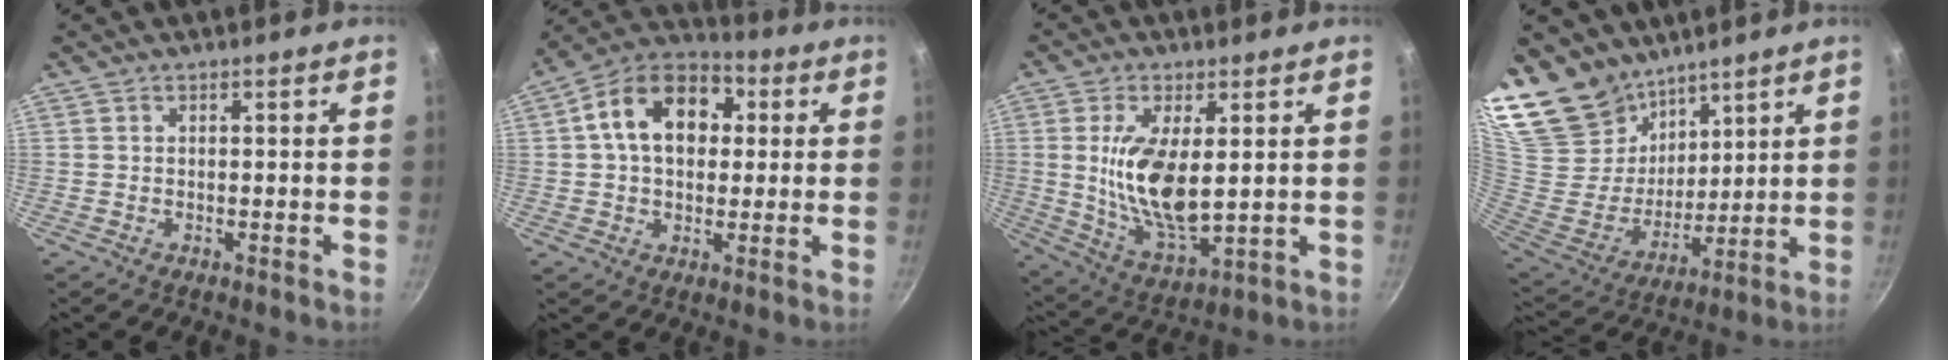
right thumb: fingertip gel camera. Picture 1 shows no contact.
{"total": 15.5, "force": [3.0, 11.0, 10.6], "torque": [-0.138, 0.026, 0.027]}
{"total": 14.0, "force": [1.9, 6.2, 12.4], "torque": [-0.230, -0.021, 0.046]}
{"total": 21.2, "force": [16.3, 11.3, 7.6], "torque": [-0.135, -0.074, 0.331]}